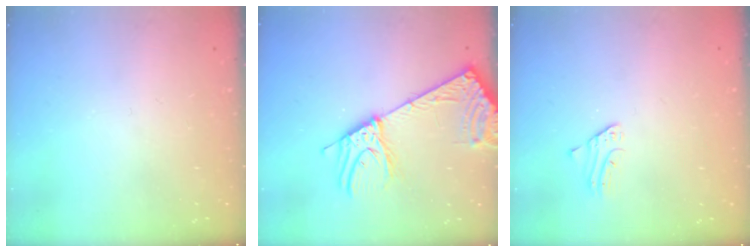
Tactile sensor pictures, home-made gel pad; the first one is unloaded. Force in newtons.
{"total": 12.6, "press": 12.2, "slide": 3.1}
{"total": 1.8, "press": 1.8, "slide": 0.2}